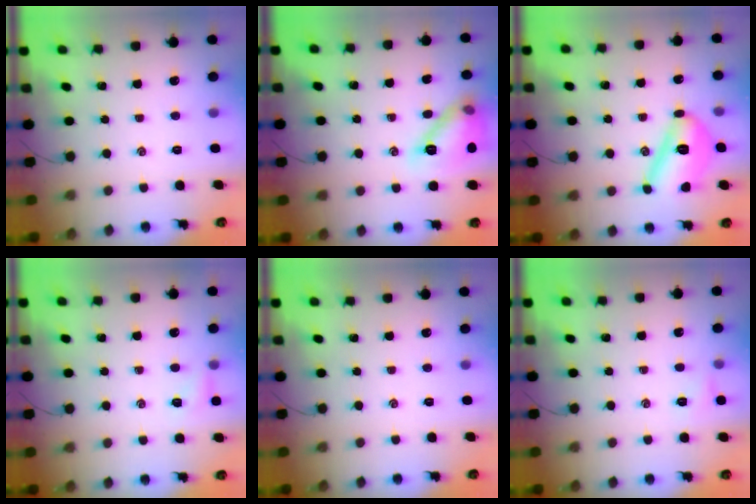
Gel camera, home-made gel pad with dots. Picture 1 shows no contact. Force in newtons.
{"total": 13.3, "press": 13.3, "slide": 0.5}
{"total": 13.0, "press": 12.9, "slide": 1.6}
{"total": 3.2, "press": 3.0, "slide": 1.1}
{"total": 0.0}
{"total": 3.3, "press": 3.2, "slide": 0.8}